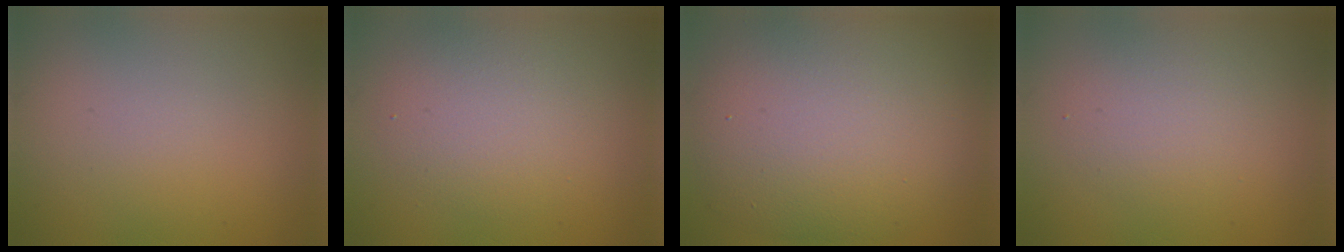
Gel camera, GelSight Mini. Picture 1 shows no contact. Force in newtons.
{"total": 3.7, "press": 3.7, "slide": 0.3}
{"total": 10.1, "press": 10.1, "slide": 0.6}
{"total": 2.7, "press": 2.7, "slide": 0.3}